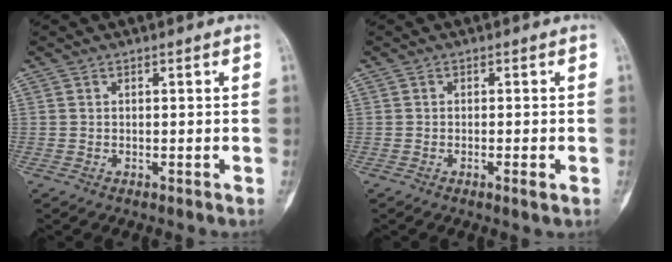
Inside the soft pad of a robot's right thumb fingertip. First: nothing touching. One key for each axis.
{"total": 1.8, "fx": -0.8, "fy": 0.2, "fz": 1.6, "tx": -0.025, "ty": -0.004, "tz": -0.014}